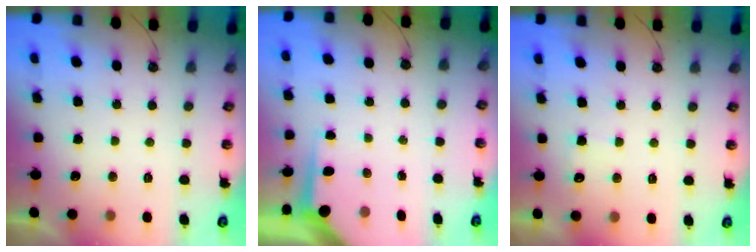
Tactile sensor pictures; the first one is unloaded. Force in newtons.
{"total": 5.0, "press": 5.0, "slide": 0.4}
{"total": 4.9, "press": 4.8, "slide": 0.4}